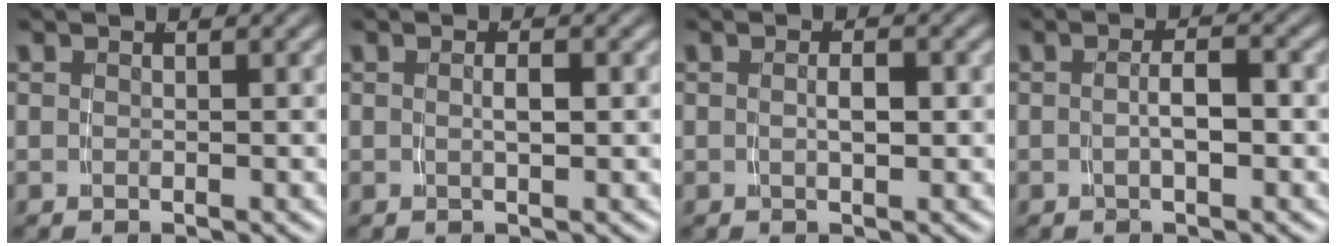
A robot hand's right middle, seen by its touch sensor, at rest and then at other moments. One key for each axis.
{"total": 1.2, "fx": -0.2, "fy": -0.3, "fz": 1.1, "tx": -0.017, "ty": -0.002, "tz": -0.001}
{"total": 1.4, "fx": -0.3, "fy": 0.0, "fz": 1.4, "tx": -0.018, "ty": -0.001, "tz": -0.001}
{"total": 2.3, "fx": -0.7, "fy": 0.2, "fz": 2.1, "tx": -0.030, "ty": 0.002, "tz": -0.009}